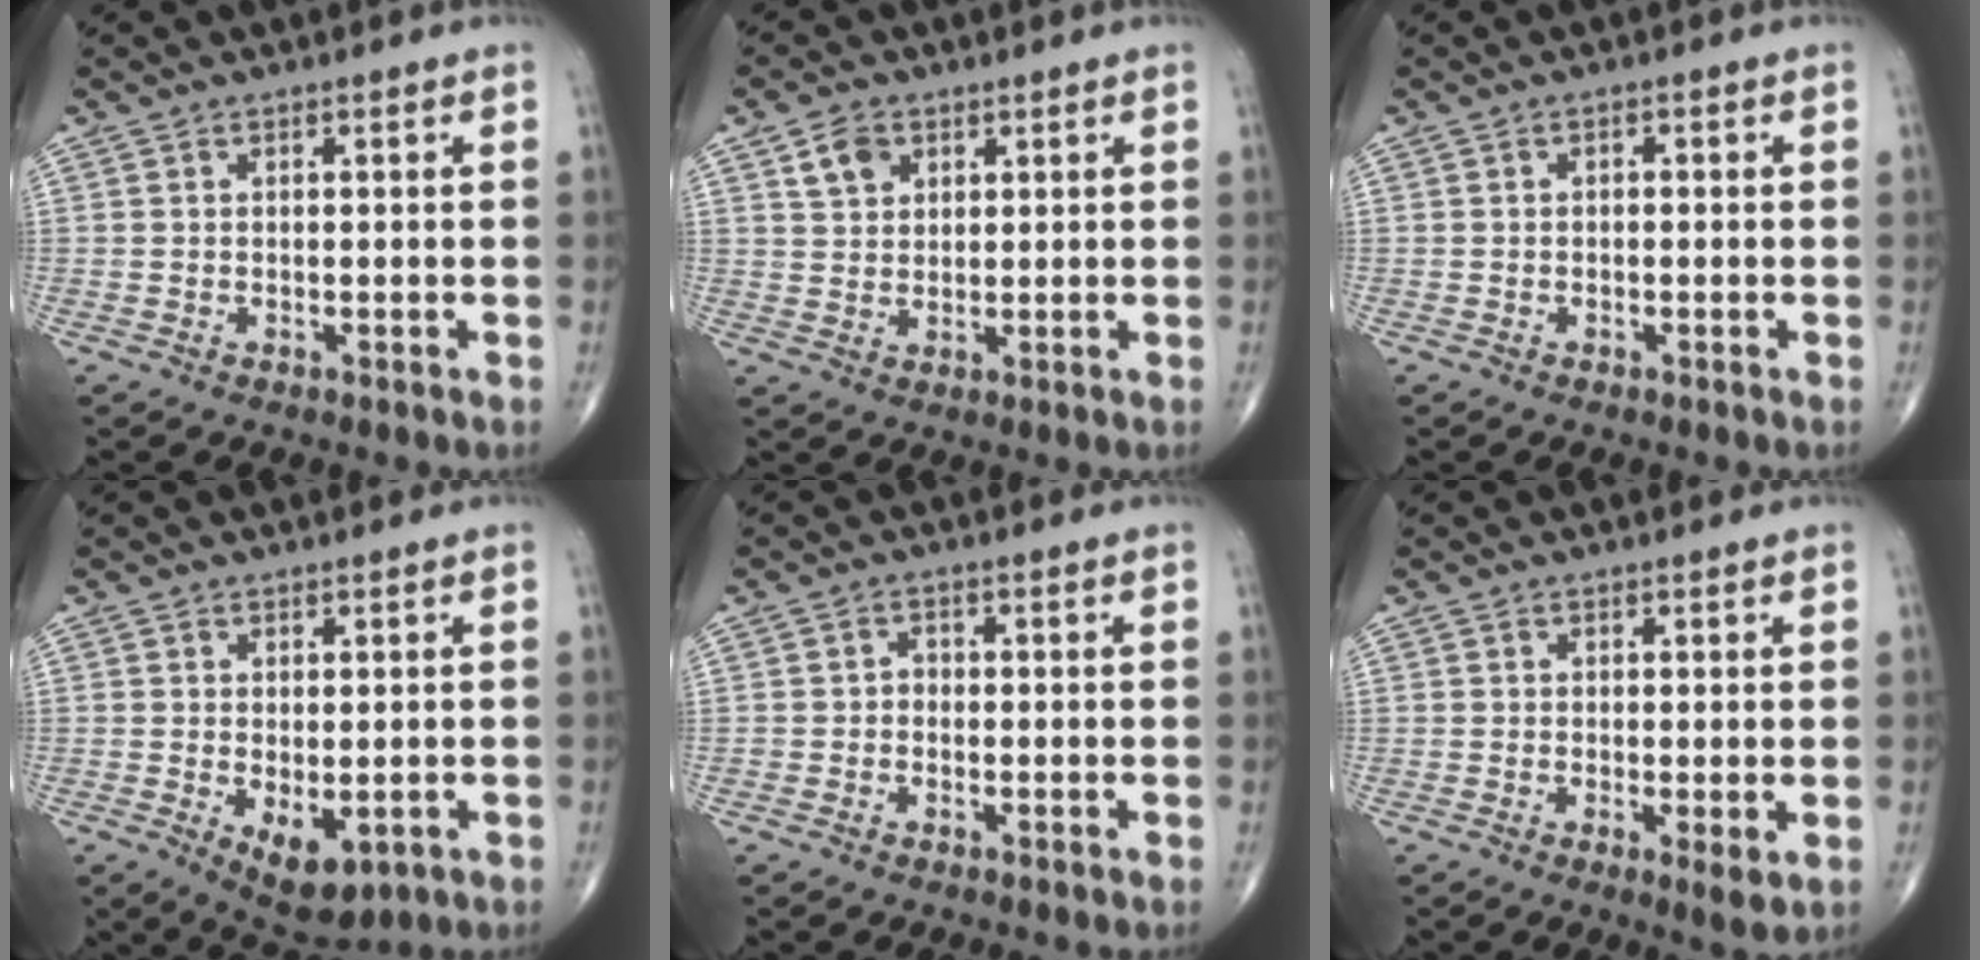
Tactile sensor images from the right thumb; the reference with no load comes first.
{"total": 4.7, "force": [2.3, 3.4, 2.3], "torque": [-0.026, -0.010, 0.044]}
{"total": 0.6, "force": [-0.2, 0.4, 0.4], "torque": [-0.001, 0.005, -0.008]}
{"total": 6.8, "force": [-1.7, 3.6, 5.6], "torque": [-0.078, -0.010, -0.010]}
{"total": 1.4, "force": [-0.5, 1.2, 0.6], "torque": [0.003, 0.007, -0.014]}
{"total": 2.8, "force": [-0.3, 0.7, 2.7], "torque": [-0.047, -0.012, -0.008]}